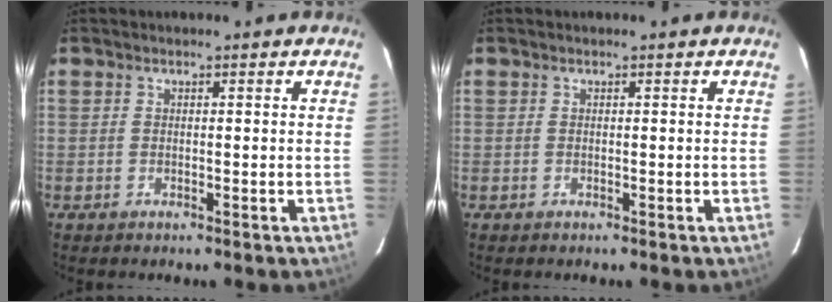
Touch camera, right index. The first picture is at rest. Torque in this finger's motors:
{"motor_torque": [0.00, 0.00, 0.00, 0.01]}